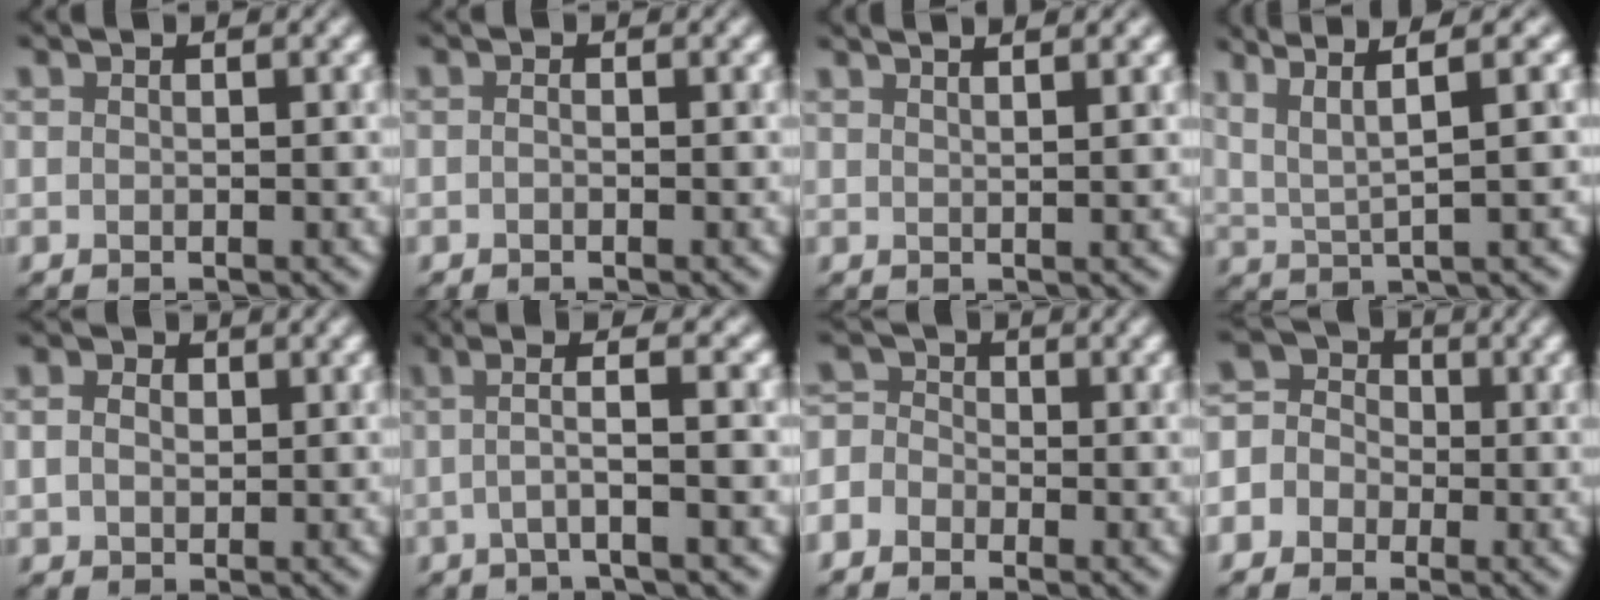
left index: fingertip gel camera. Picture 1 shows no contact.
{"total": 0.6, "force": [-0.5, -0.2, -0.2], "torque": [-0.001, -0.001, -0.003]}
{"total": 4.6, "force": [3.3, 1.7, 2.7], "torque": [-0.003, 0.040, 0.011]}
{"total": 5.2, "force": [3.2, 0.5, 4.1], "torque": [-0.082, 0.016, 0.071]}
{"total": 1.9, "force": [0.5, 1.6, 0.8], "torque": [-0.022, 0.014, 0.009]}
{"total": 3.6, "force": [0.0, 0.4, 3.5], "torque": [-0.056, 0.014, 0.007]}
{"total": 2.4, "force": [-1.6, 1.7, 0.3], "torque": [-0.004, 0.014, -0.031]}
{"total": 4.2, "force": [-1.6, 3.8, 0.8], "torque": [0.000, 0.022, -0.039]}